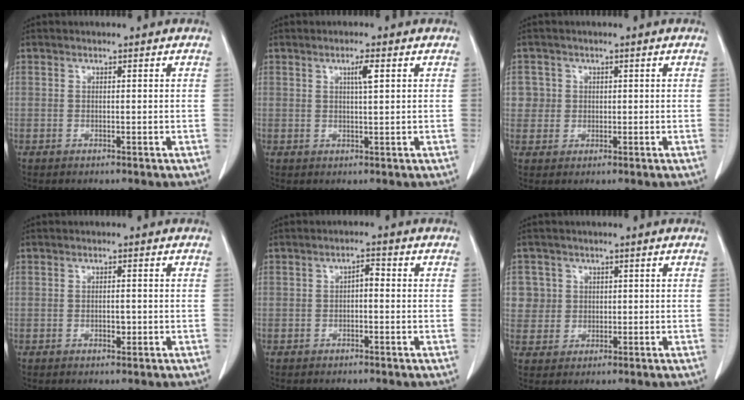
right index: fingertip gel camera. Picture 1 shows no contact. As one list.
[{"total": 2.4, "force": [0.9, 0.0, 2.2], "torque": [-0.040, -0.001, 0.015]}, {"total": 2.8, "force": [0.6, 2.7, -0.2], "torque": [0.024, 0.004, 0.006]}, {"total": 1.5, "force": [-0.4, 0.6, 1.3], "torque": [-0.023, 0.000, -0.004]}, {"total": 1.9, "force": [-0.2, 0.8, 1.7], "torque": [-0.024, 0.006, -0.004]}, {"total": 4.6, "force": [1.3, 4.4, -0.2], "torque": [0.020, 0.007, 0.028]}]